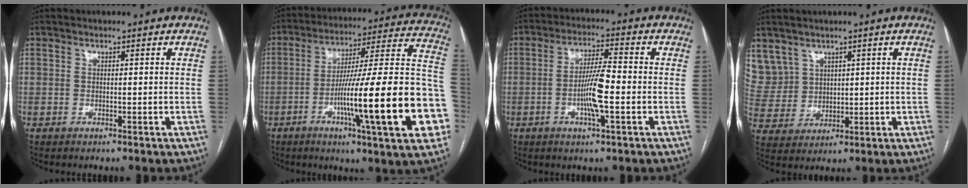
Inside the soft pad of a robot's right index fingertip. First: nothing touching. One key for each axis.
{"total": 26.9, "fx": -7.7, "fy": 1.6, "fz": 25.7, "tx": -0.298, "ty": 0.004, "tz": -0.120}
{"total": 7.6, "fx": -1.7, "fy": 0.7, "fz": 7.4, "tx": -0.141, "ty": 0.001, "tz": -0.035}
{"total": 10.3, "fx": 5.6, "fy": 8.4, "fz": 1.8, "tx": -0.066, "ty": 0.036, "tz": 0.143}